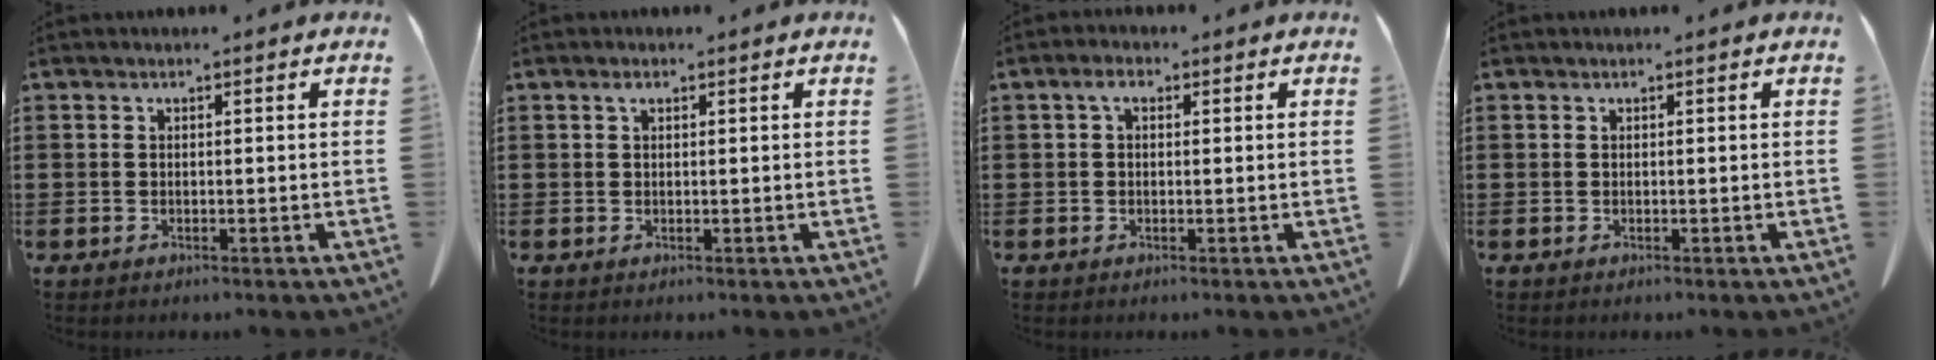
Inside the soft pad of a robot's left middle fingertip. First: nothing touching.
{"total": 1.1, "force": [0.4, 0.5, 0.9], "torque": [-0.013, 0.001, 0.006]}
{"total": 2.2, "force": [0.5, 1.3, 1.8], "torque": [-0.039, 0.009, 0.007]}
{"total": 0.0}